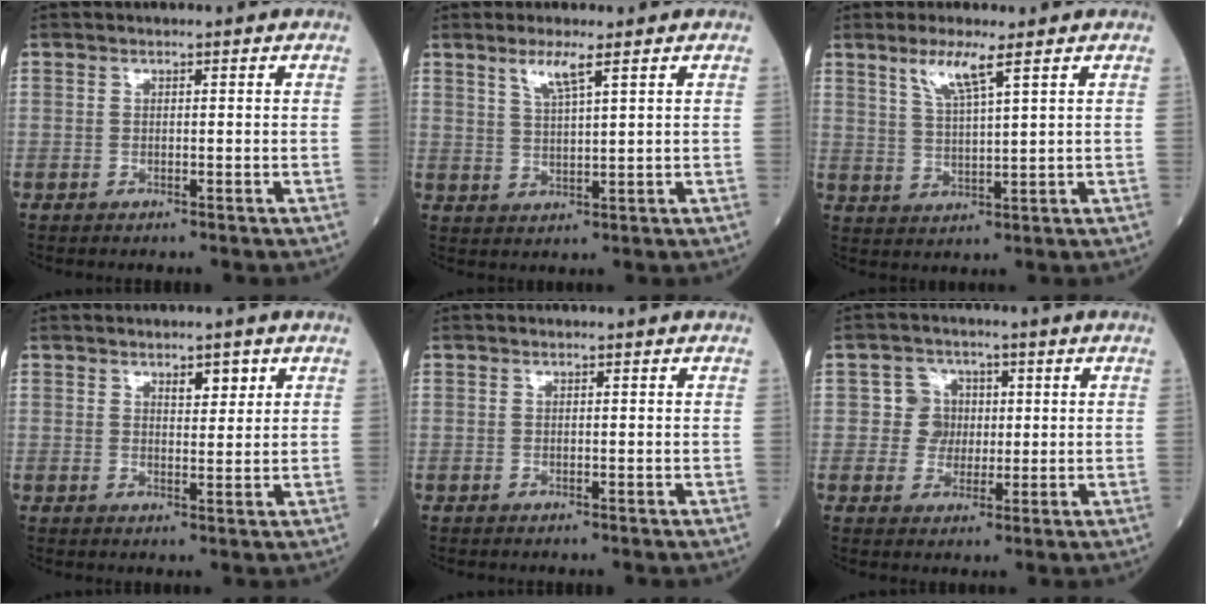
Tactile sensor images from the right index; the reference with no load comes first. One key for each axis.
{"total": 4.0, "fx": 2.5, "fy": 0.1, "fz": 3.2, "tx": -0.065, "ty": -0.001, "tz": 0.051}
{"total": 5.5, "fx": 3.4, "fy": 0.0, "fz": 4.3, "tx": -0.087, "ty": -0.004, "tz": 0.068}
{"total": 2.8, "fx": 1.7, "fy": 1.1, "fz": 2.0, "tx": -0.028, "ty": 0.000, "tz": 0.028}
{"total": 0.0}
{"total": 4.6, "fx": 0.6, "fy": 4.5, "fz": 0.8, "tx": -0.003, "ty": 0.012, "tz": 0.009}